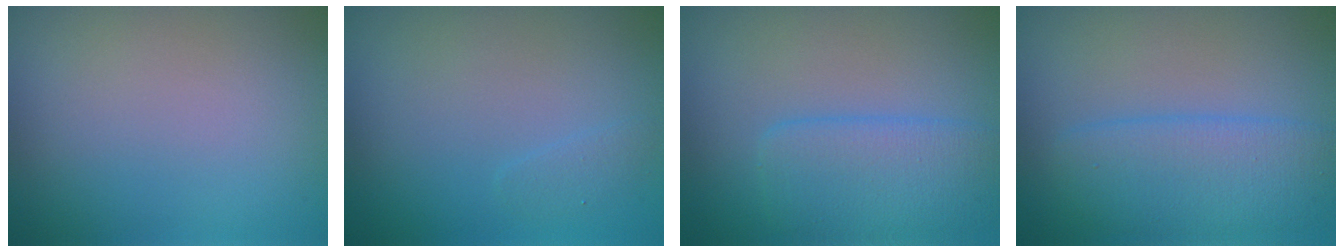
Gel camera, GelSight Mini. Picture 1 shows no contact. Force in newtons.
{"total": 0.8, "press": 0.8, "slide": 0.1}
{"total": 4.3, "press": 4.3, "slide": 0.0}
{"total": 4.4, "press": 4.4, "slide": 0.2}